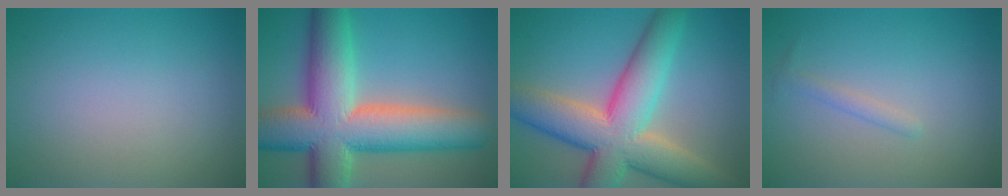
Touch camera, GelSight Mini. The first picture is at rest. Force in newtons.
{"total": 13.8, "press": 13.7, "slide": 0.9}
{"total": 11.3, "press": 11.3, "slide": 0.7}
{"total": 1.0, "press": 1.0, "slide": 0.0}